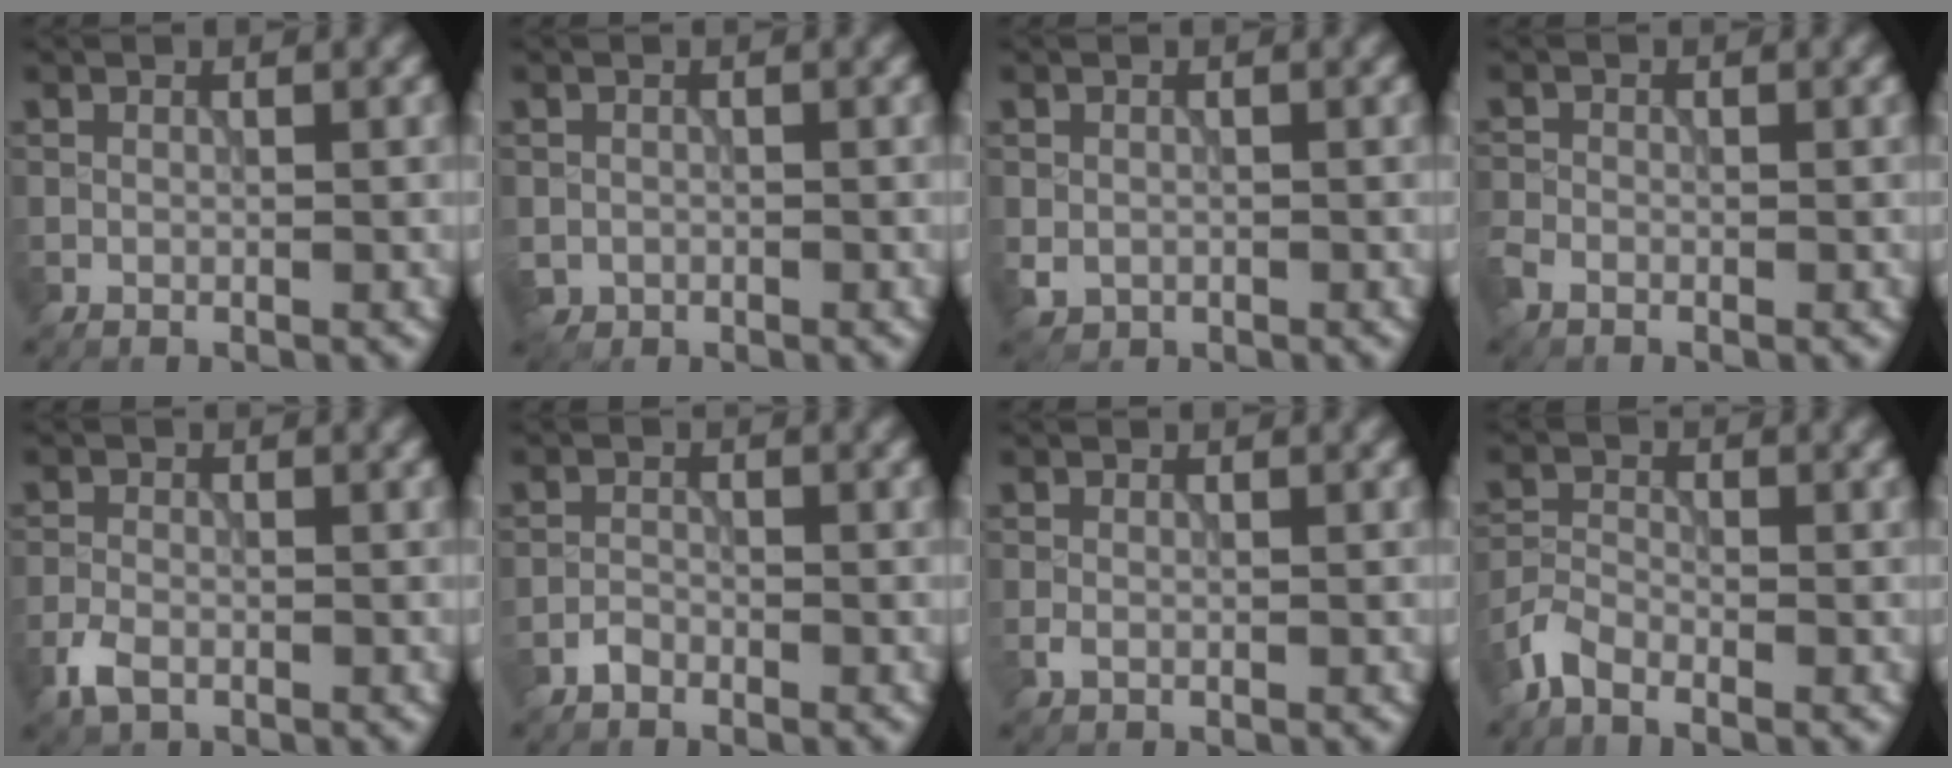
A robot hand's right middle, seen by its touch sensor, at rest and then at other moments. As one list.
[{"total": 1.4, "force": [-0.5, 1.2, 0.1], "torque": [0.004, -0.007, -0.014]}, {"total": 1.4, "force": [-0.3, 1.2, 0.5], "torque": [-0.009, -0.006, -0.006]}, {"total": 1.7, "force": [-1.2, 1.0, 0.7], "torque": [-0.018, -0.004, -0.034]}, {"total": 2.3, "force": [-1.4, 1.2, 1.4], "torque": [-0.032, -0.003, -0.034]}, {"total": 1.2, "force": [-1.0, 0.5, 0.3], "torque": [-0.003, 0.003, -0.022]}, {"total": 0.7, "force": [-0.3, 0.5, 0.5], "torque": [-0.014, -0.001, -0.006]}, {"total": 2.6, "force": [-2.0, 0.9, 1.3], "torque": [-0.028, 0.000, -0.053]}]